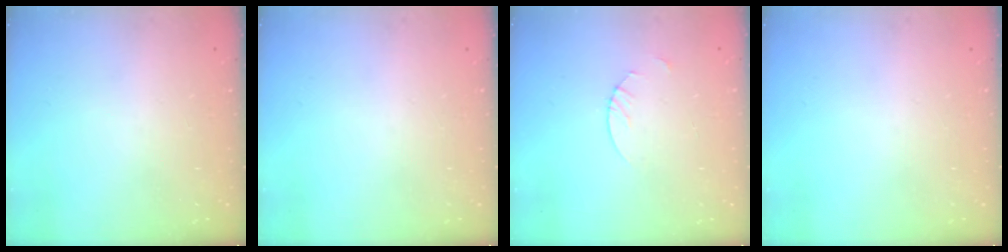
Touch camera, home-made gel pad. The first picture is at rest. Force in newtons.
{"total": 0.0}
{"total": 1.8, "press": 1.8, "slide": 0.2}
{"total": 0.0}